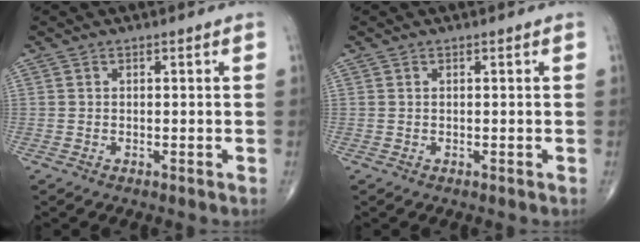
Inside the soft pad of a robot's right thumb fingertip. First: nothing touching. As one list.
[{"total": 0.0}]